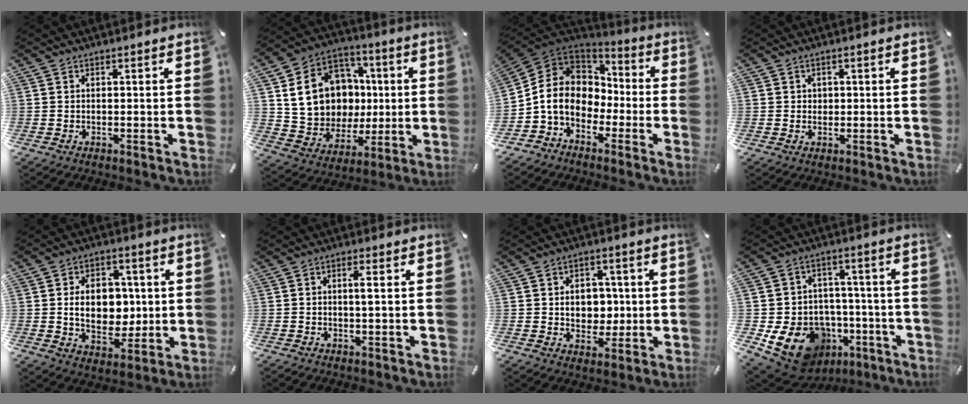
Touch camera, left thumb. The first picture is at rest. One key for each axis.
{"total": 17.5, "fx": 2.9, "fy": 15.2, "fz": 8.2, "tx": -0.148, "ty": -0.004, "tz": 0.073}
{"total": 9.7, "fx": -2.4, "fy": 8.8, "fz": 3.3, "tx": -0.099, "ty": 0.012, "tz": -0.041}
{"total": 1.4, "fx": 0.2, "fy": 1.4, "fz": 0.1, "tx": 0.004, "ty": 0.003, "tz": 0.001}
{"total": 12.3, "fx": 0.4, "fy": 9.0, "fz": 8.4, "tx": -0.141, "ty": 0.008, "tz": 0.007}
{"total": 2.4, "fx": 0.1, "fy": 0.6, "fz": 2.3, "tx": -0.047, "ty": 0.004, "tz": 0.000}
{"total": 7.8, "fx": 0.1, "fy": 6.3, "fz": 4.6, "tx": -0.054, "ty": 0.003, "tz": 0.001}
{"total": 16.2, "fx": -6.1, "fy": 12.9, "fz": 7.6, "tx": -0.135, "ty": 0.027, "tz": -0.085}